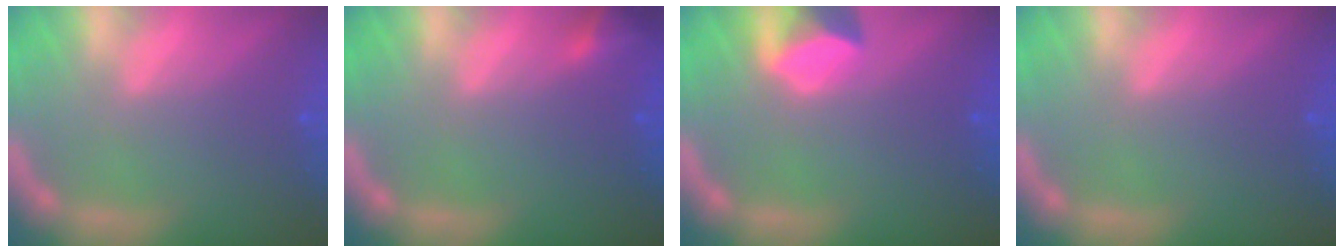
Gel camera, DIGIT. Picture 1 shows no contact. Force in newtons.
{"total": 1.9}
{"total": 3.4}
{"total": 0.0}